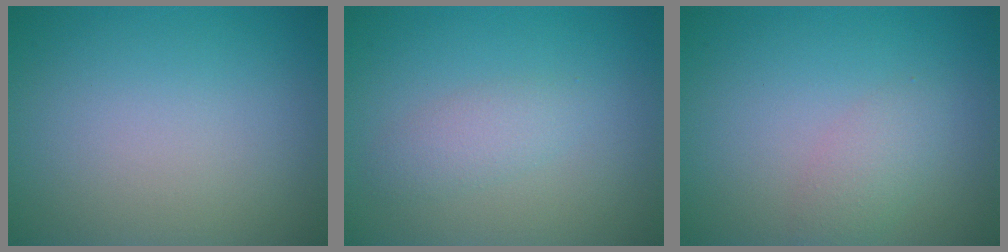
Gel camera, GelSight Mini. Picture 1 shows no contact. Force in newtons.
{"total": 1.8, "press": 1.8, "slide": 0.0}
{"total": 1.8, "press": 1.8, "slide": 0.0}